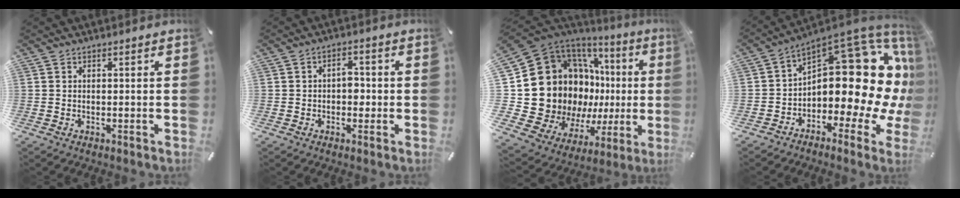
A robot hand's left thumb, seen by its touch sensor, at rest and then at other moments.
{"total": 3.8, "force": [-0.3, 2.6, 2.7], "torque": [-0.035, 0.004, -0.011]}
{"total": 26.9, "force": [1.7, 19.6, 18.4], "torque": [-0.301, -0.078, 0.093]}
{"total": 18.4, "force": [4.7, 10.7, 14.2], "torque": [-0.168, -0.066, 0.086]}